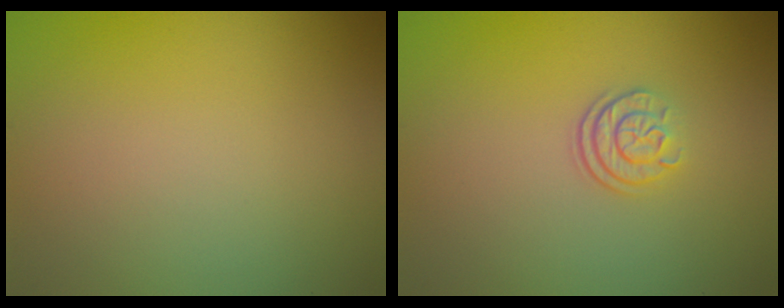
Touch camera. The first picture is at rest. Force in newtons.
{"total": 2.4, "press": 1.8, "slide": 1.6}